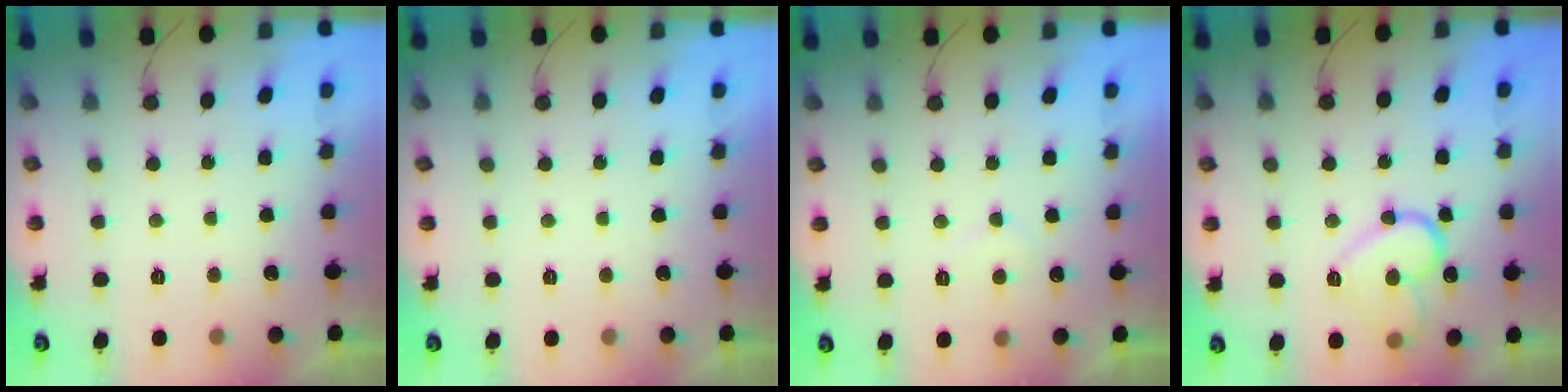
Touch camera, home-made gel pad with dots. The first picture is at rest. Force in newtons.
{"total": 1.7, "press": 1.7, "slide": 0.1}
{"total": 5.7, "press": 5.7, "slide": 0.4}
{"total": 14.7, "press": 14.6, "slide": 1.3}